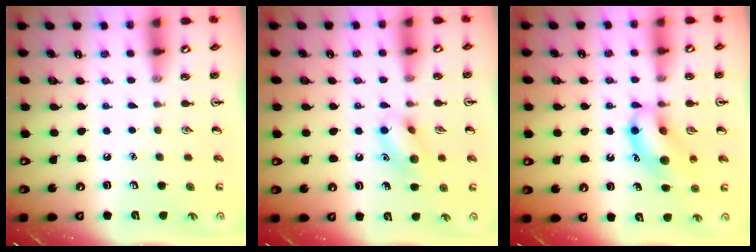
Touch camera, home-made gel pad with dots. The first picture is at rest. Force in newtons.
{"total": 10.9, "press": 10.7, "slide": 1.8}
{"total": 13.3, "press": 13.1, "slide": 2.2}